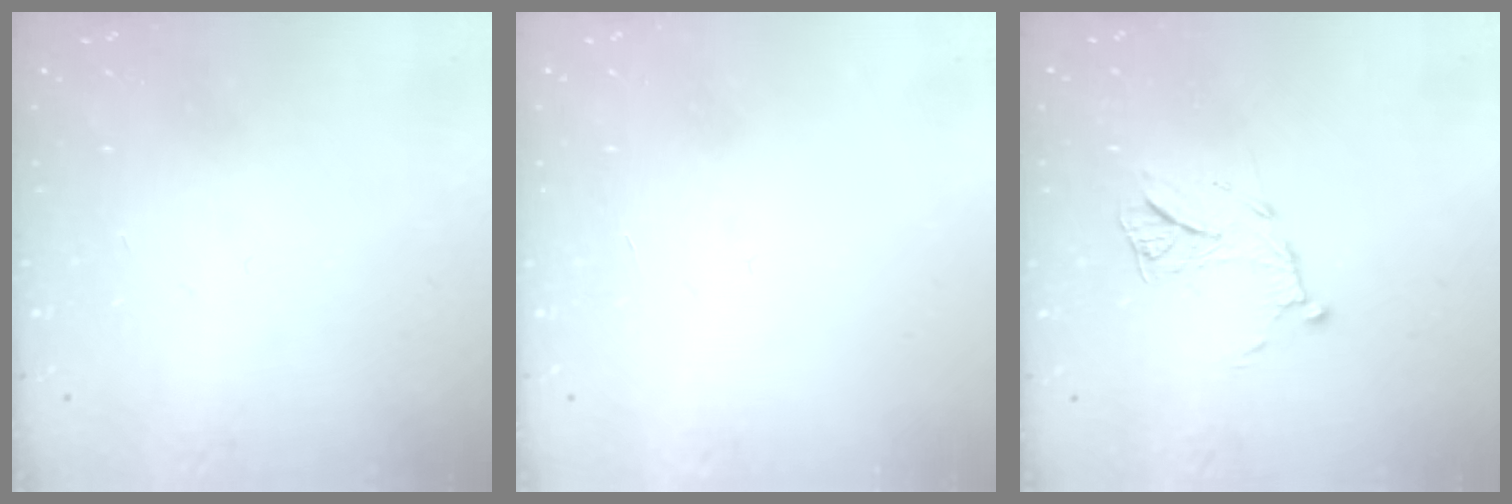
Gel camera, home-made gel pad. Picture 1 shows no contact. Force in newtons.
{"total": 1.7, "press": 1.7, "slide": 0.1}
{"total": 11.8, "press": 11.8, "slide": 0.8}